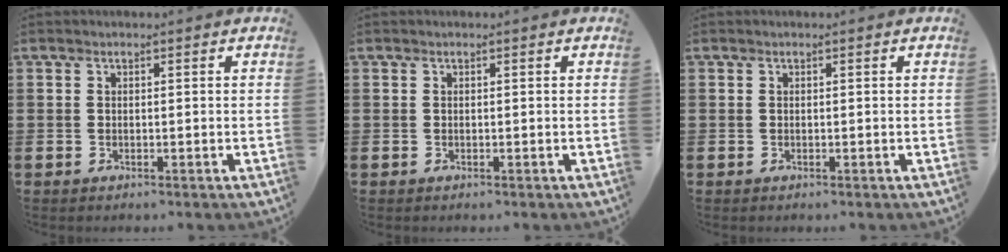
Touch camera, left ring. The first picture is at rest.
{"total": 0.0}
{"total": 0.0}